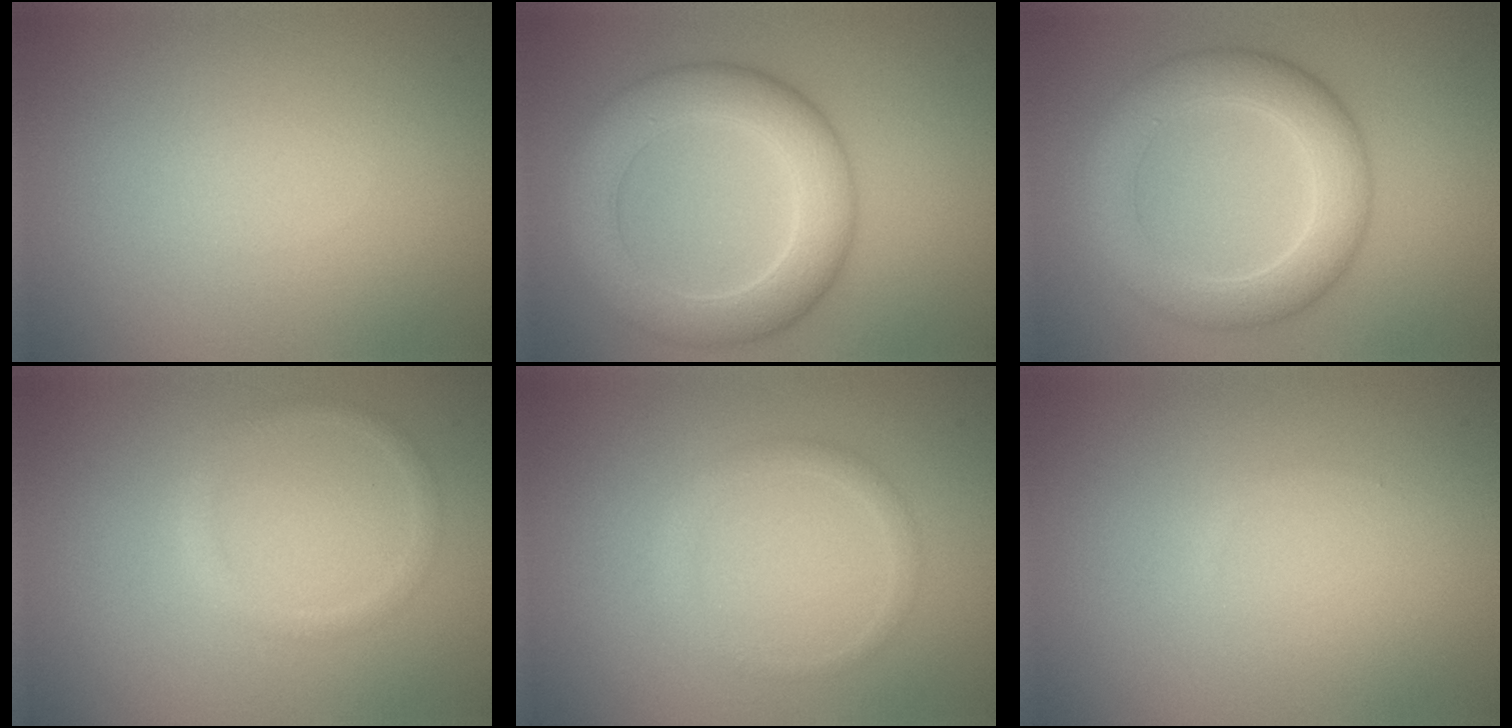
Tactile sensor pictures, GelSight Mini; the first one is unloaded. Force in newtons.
{"total": 6.7, "press": 6.7, "slide": 0.0}
{"total": 5.7, "press": 5.7, "slide": 0.1}
{"total": 1.2, "press": 1.2, "slide": 0.0}
{"total": 1.2, "press": 1.2, "slide": 0.0}
{"total": 0.0}